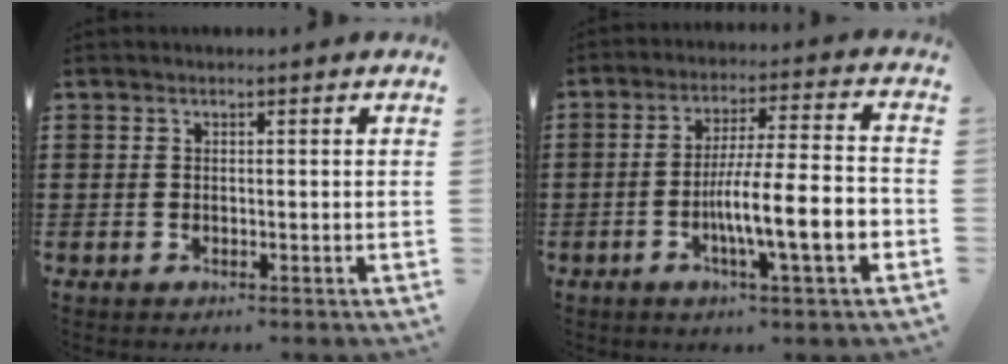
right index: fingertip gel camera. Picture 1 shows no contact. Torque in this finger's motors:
{"motor_torque": [1.38, -0.76, 0.87, 0.12]}